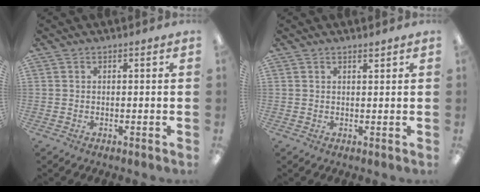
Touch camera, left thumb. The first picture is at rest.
{"total": 1.1, "force": [1.0, 0.1, 0.4], "torque": [-0.009, -0.002, 0.019]}